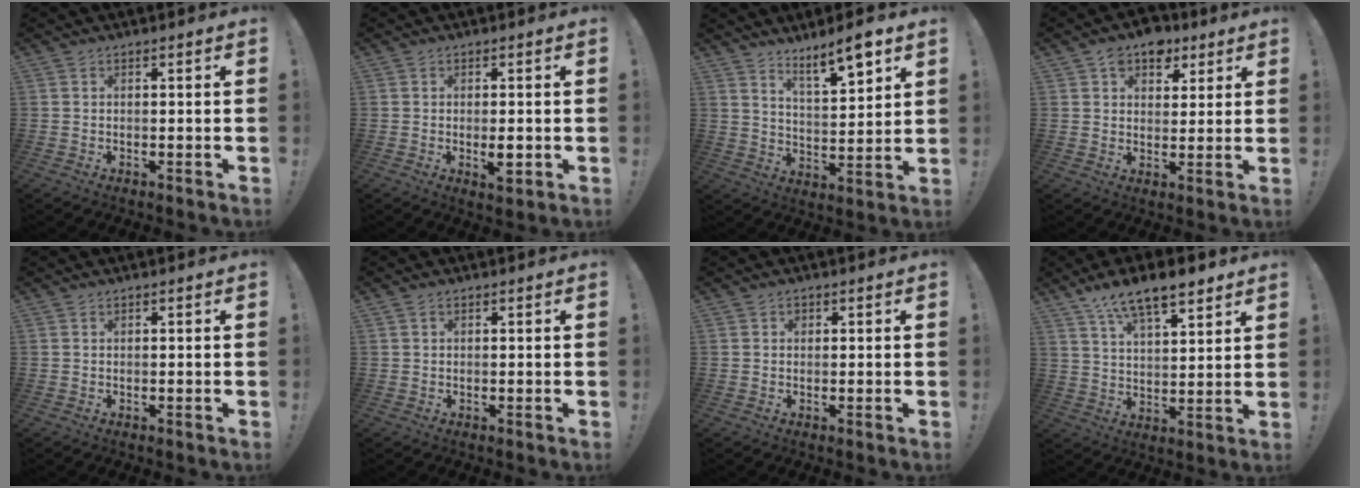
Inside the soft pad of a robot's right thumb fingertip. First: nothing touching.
{"total": 3.9, "force": [-0.7, 1.3, 3.7], "torque": [-0.048, -0.002, -0.010]}
{"total": 10.2, "force": [7.8, 1.8, 6.3], "torque": [-0.094, -0.055, 0.129]}
{"total": 8.8, "force": [5.5, 6.3, 2.9], "torque": [-0.035, -0.029, 0.104]}
{"total": 0.0}
{"total": 0.7, "force": [0.4, 0.5, 0.3], "torque": [-0.001, 0.000, 0.006]}
{"total": 1.0, "force": [0.3, 0.9, 0.3], "torque": [-0.002, 0.001, 0.004]}
{"total": 12.0, "force": [8.7, 4.2, 7.1], "torque": [-0.117, -0.047, 0.153]}